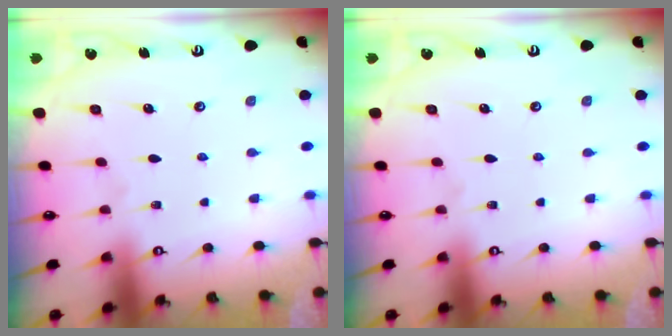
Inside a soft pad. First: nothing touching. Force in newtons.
{"total": 0.0}